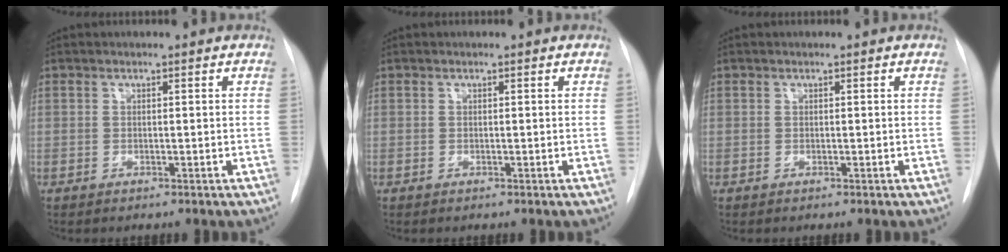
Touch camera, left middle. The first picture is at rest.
{"total": 0.0}
{"total": 0.0}